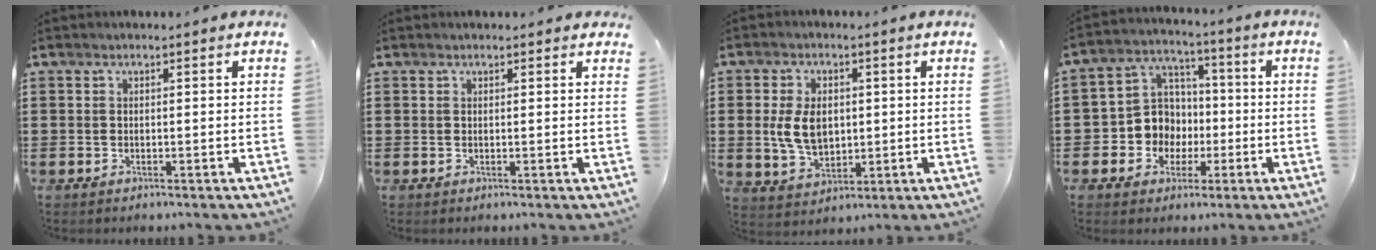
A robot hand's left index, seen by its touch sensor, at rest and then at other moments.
{"total": 0.6, "force": [0.5, 0.3, 0.2], "torque": [-0.006, 0.003, 0.010]}
{"total": 7.1, "force": [0.7, 4.7, 5.2], "torque": [-0.121, 0.005, 0.006]}
{"total": 8.3, "force": [-1.2, 7.9, 2.1], "torque": [-0.088, 0.005, -0.022]}